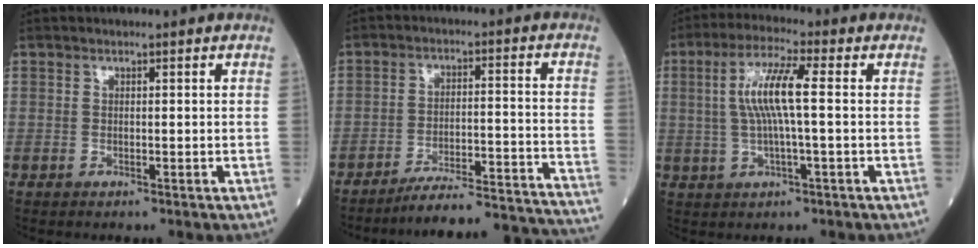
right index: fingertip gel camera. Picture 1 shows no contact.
{"total": 22.2, "force": [-21.3, -0.9, 6.0], "torque": [-0.038, -0.005, -0.283]}
{"total": 7.8, "force": [0.8, 0.6, 7.8], "torque": [-0.160, 0.012, 0.014]}